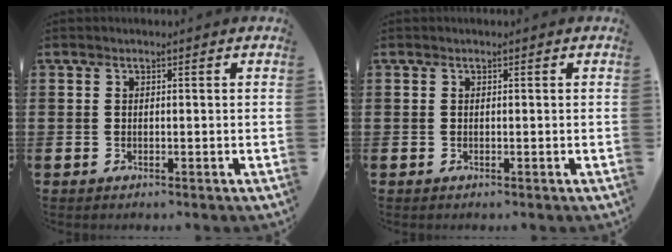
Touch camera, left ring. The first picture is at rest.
{"total": 0.0}